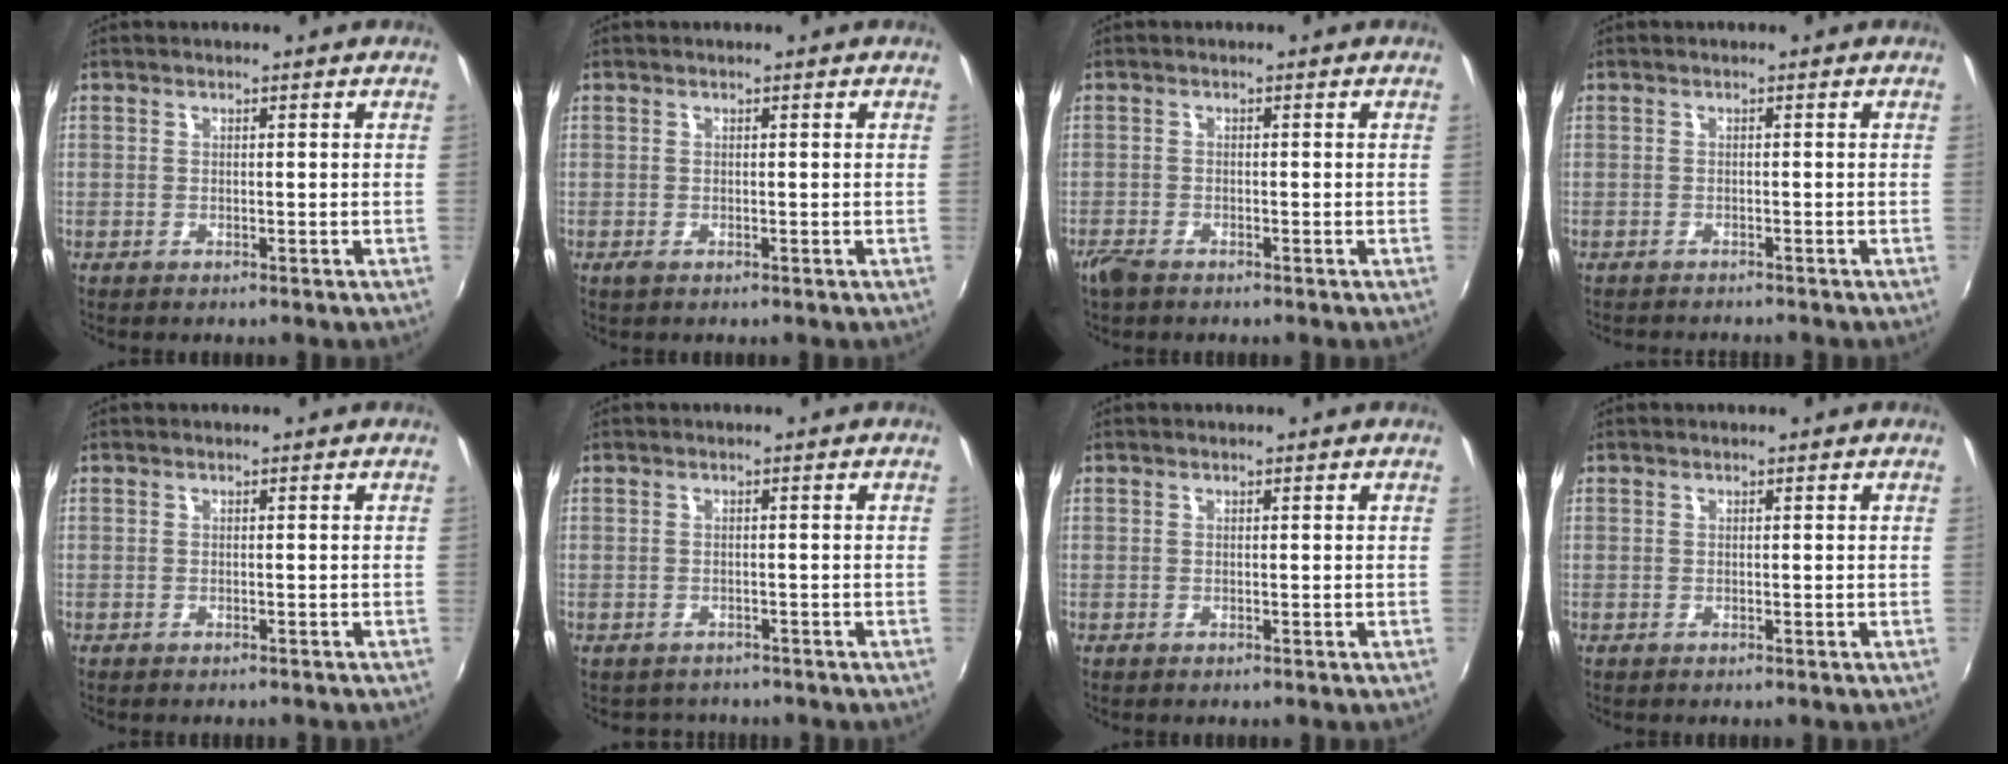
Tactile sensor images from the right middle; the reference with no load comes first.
{"total": 0.7, "force": [-0.4, 0.3, 0.5], "torque": [-0.010, -0.003, -0.007]}
{"total": 2.8, "force": [-2.2, 1.1, 1.2], "torque": [-0.034, -0.008, -0.047]}
{"total": 2.9, "force": [-2.8, 0.5, 0.7], "torque": [-0.022, -0.013, -0.043]}
{"total": 1.0, "force": [-0.9, 0.3, 0.3], "torque": [-0.008, -0.004, -0.012]}
{"total": 2.6, "force": [-2.2, 1.5, 0.2], "torque": [-0.011, -0.008, -0.030]}
{"total": 0.0}
{"total": 0.0}